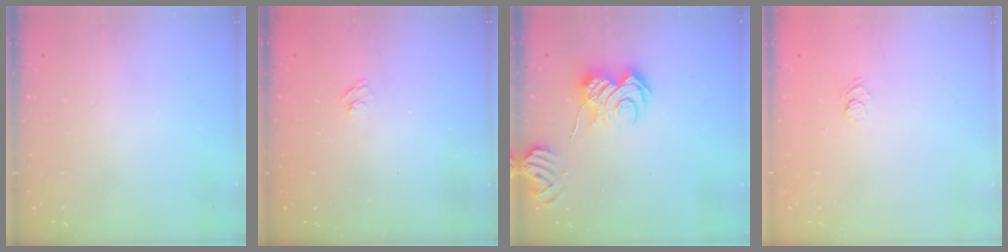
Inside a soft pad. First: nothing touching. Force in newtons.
{"total": 2.7, "press": 2.5, "slide": 0.9}
{"total": 9.0, "press": 9.0, "slide": 1.0}
{"total": 3.6, "press": 3.4, "slide": 1.3}